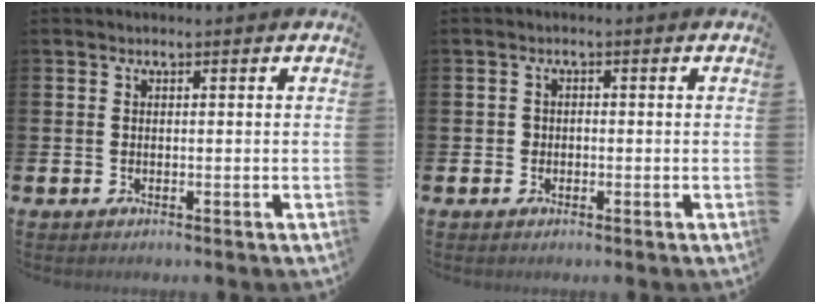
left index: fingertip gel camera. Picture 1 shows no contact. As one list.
[{"total": 1.1, "force": [-0.4, 1.0, 0.3], "torque": [-0.001, 0.003, -0.011]}]